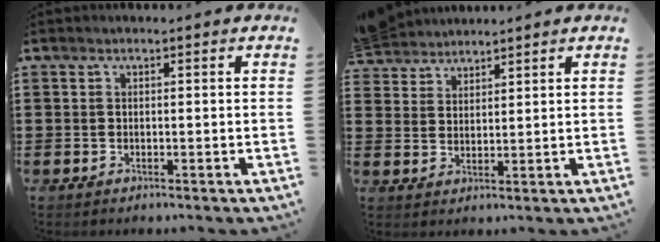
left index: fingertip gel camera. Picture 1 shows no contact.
{"total": 4.4, "force": [4.2, 1.3, 0.2], "torque": [-0.021, -0.008, 0.082]}